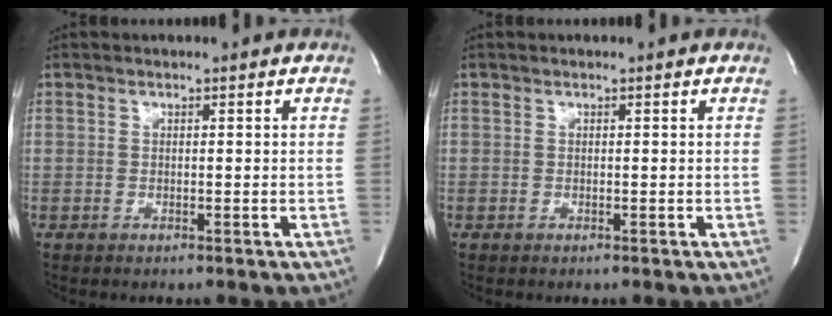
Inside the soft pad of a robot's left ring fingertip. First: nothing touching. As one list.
[{"total": 0.0}]